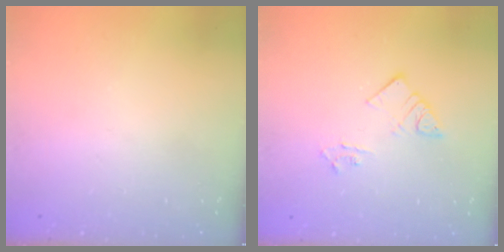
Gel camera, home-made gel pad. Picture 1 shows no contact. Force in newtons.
{"total": 5.5, "press": 5.5, "slide": 0.4}